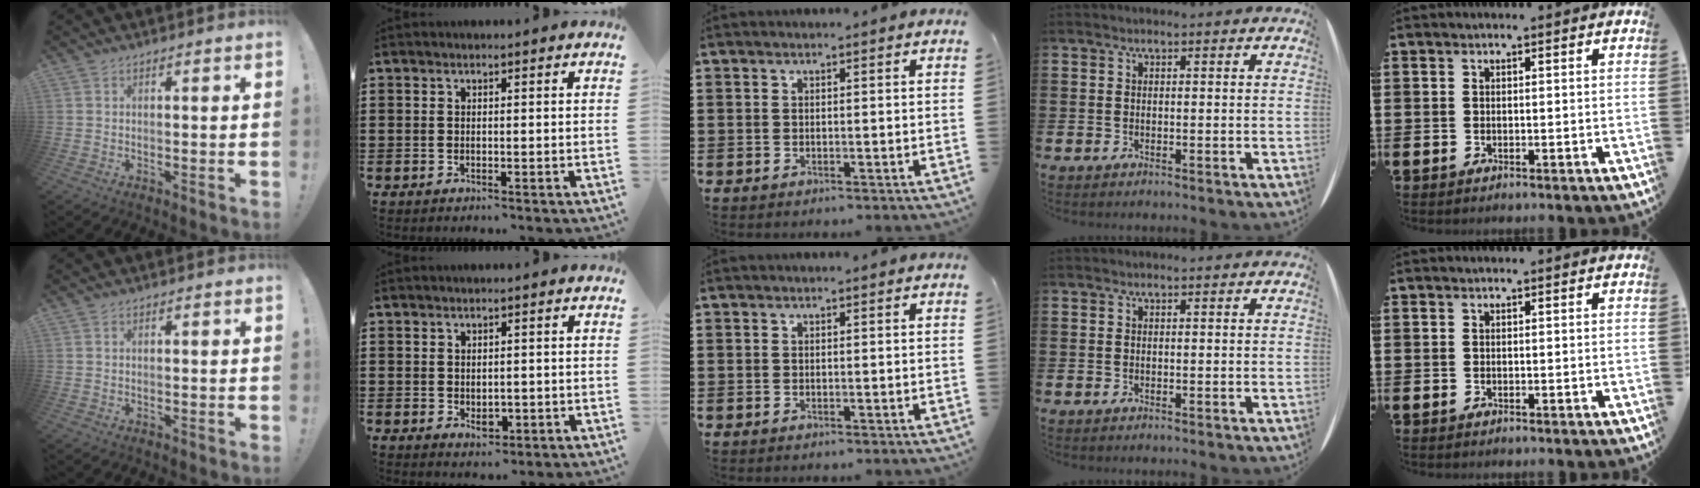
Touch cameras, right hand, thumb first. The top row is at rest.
{"index": {"total": 2.0, "force": [0.0, 1.4, 1.4], "torque": [-0.020, -0.002, -0.001]}}